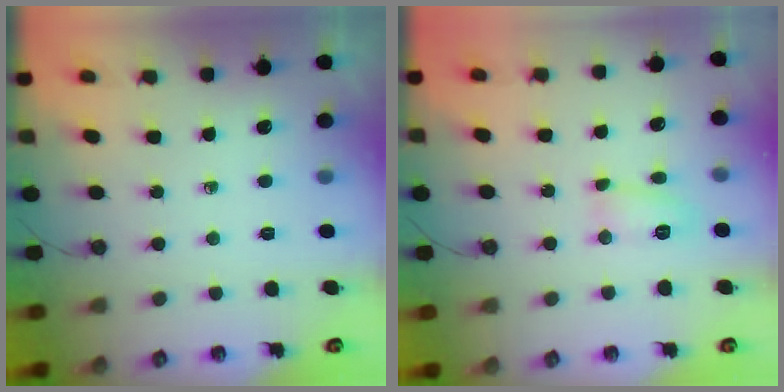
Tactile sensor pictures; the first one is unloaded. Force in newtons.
{"total": 6.3, "press": 6.3, "slide": 0.2}